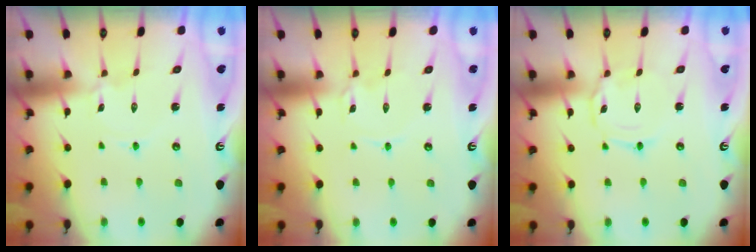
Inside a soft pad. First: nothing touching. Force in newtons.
{"total": 0.6, "press": 0.5, "slide": 0.2}
{"total": 2.5, "press": 2.4, "slide": 0.4}